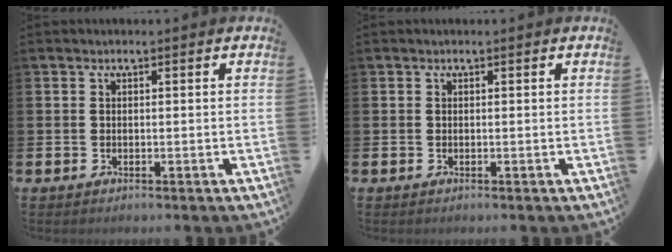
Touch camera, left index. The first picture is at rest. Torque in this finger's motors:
{"motor_torque": [0.05, 0.07, 0.00, -0.01]}